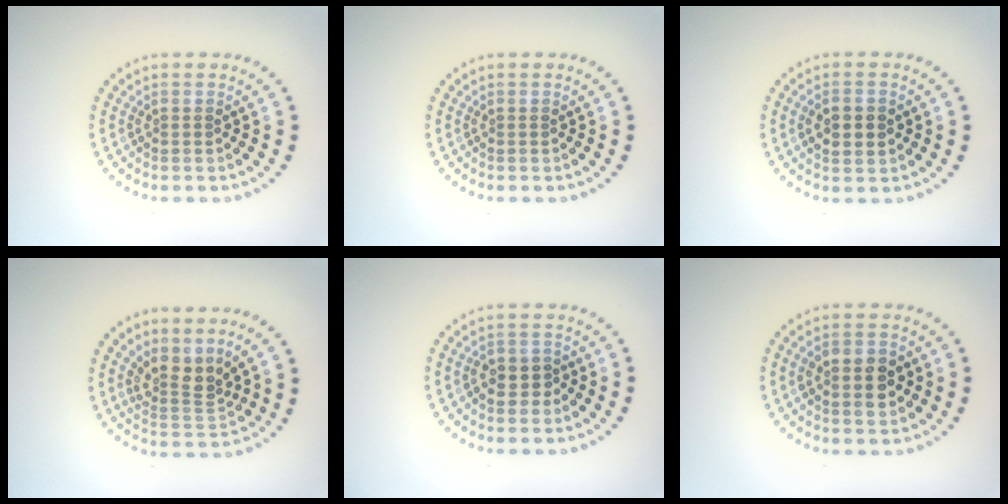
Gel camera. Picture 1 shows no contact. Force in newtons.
{"total": 0.0}
{"total": 3.5, "press": 3.5, "slide": 0.1}
{"total": 3.0, "press": 2.2, "slide": 2.1}
{"total": 2.3, "press": 2.2, "slide": 0.7}
{"total": 3.9, "press": 3.9, "slide": 0.4}